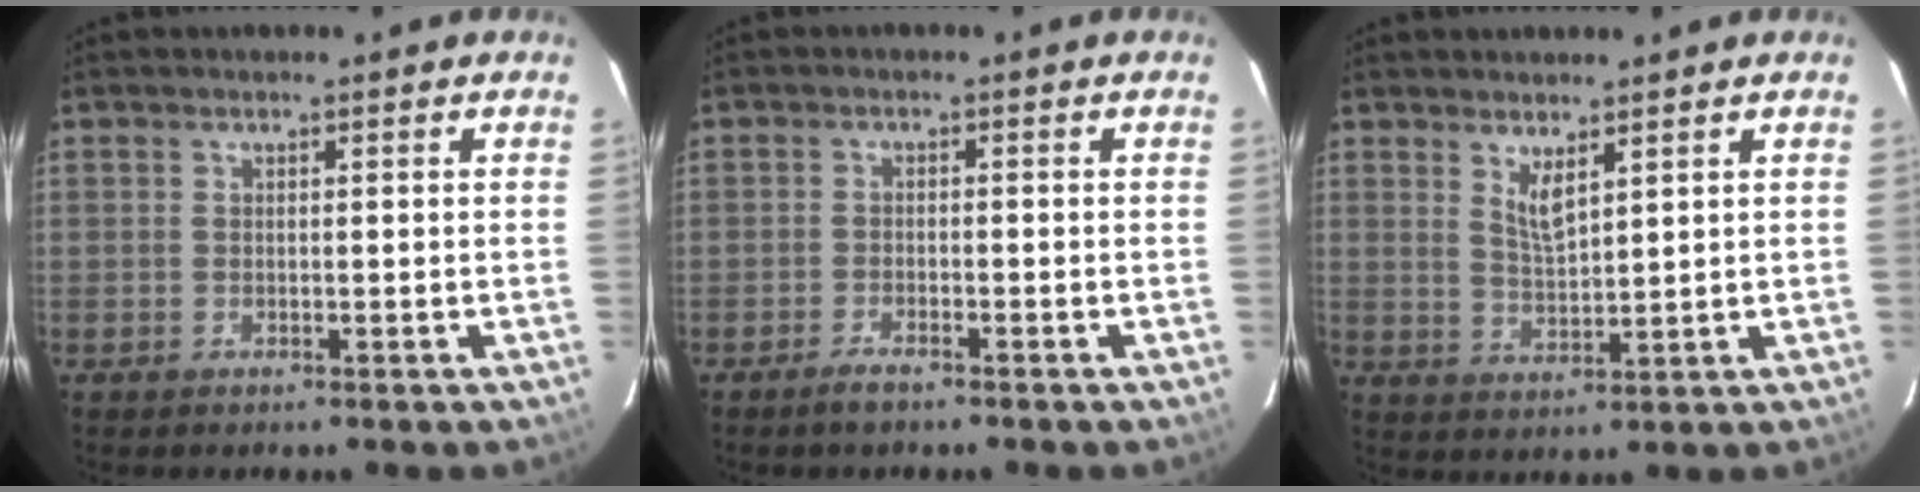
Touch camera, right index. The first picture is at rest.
{"total": 2.4, "force": [-2.0, 0.4, 1.3], "torque": [-0.037, -0.002, -0.040]}
{"total": 3.4, "force": [2.5, 0.4, 2.4], "torque": [-0.045, -0.010, 0.046]}